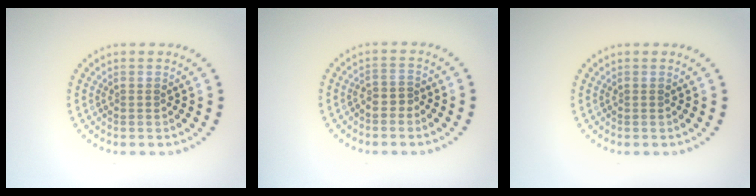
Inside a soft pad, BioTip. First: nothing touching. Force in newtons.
{"total": 1.2, "press": 0.9, "slide": 0.7}
{"total": 0.0}